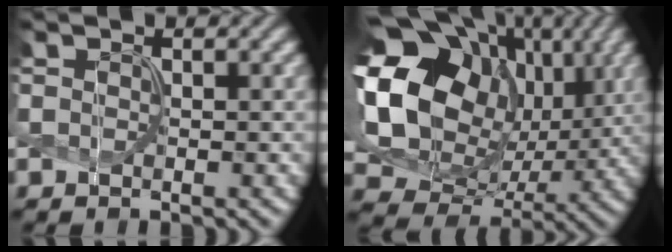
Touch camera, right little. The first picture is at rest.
{"total": 17.6, "force": [3.9, 13.3, 10.7], "torque": [-0.201, 0.015, 0.076]}